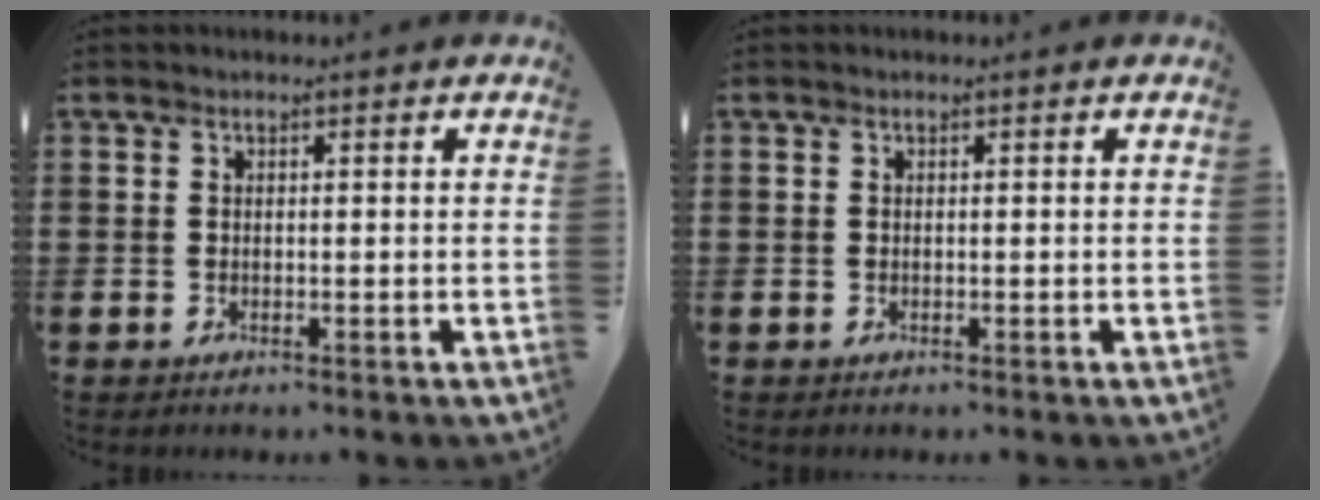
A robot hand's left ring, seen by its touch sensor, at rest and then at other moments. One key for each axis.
{"total": 0.0}